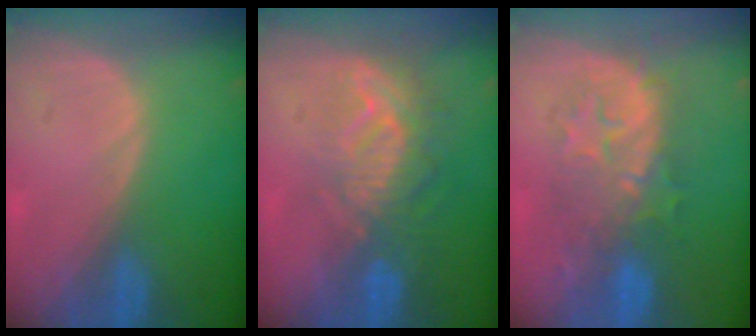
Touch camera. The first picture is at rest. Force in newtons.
{"total": 9.5, "press": 8.3, "slide": 4.7}
{"total": 8.3, "press": 8.3, "slide": 0.1}